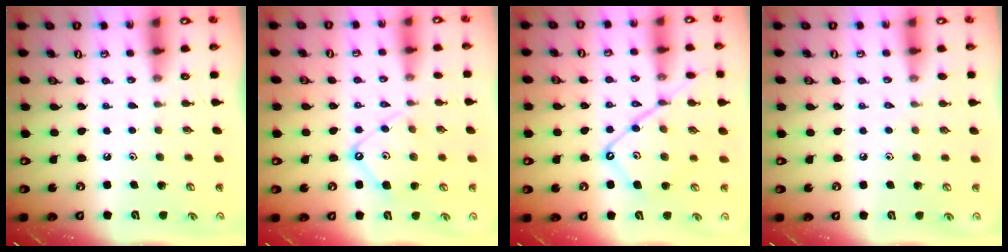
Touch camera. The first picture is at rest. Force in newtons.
{"total": 9.6, "press": 9.6, "slide": 0.8}
{"total": 14.6, "press": 14.5, "slide": 1.4}
{"total": 2.5, "press": 2.5, "slide": 0.5}